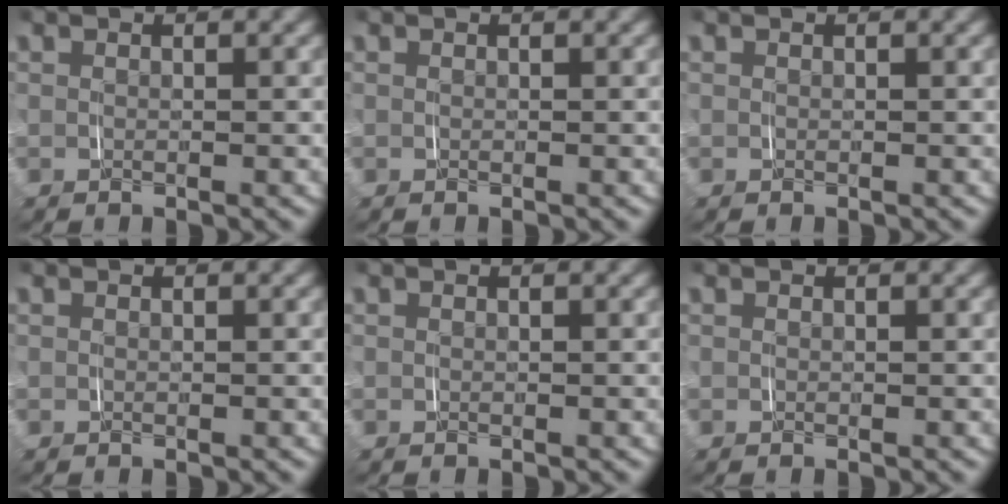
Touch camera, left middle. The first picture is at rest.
{"total": 0.0}
{"total": 0.0}
{"total": 0.0}
{"total": 0.0}
{"total": 0.0}